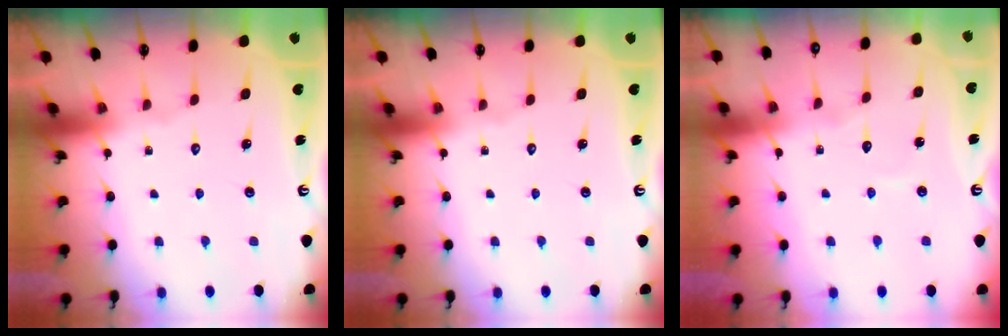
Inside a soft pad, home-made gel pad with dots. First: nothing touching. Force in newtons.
{"total": 0.0}
{"total": 4.0, "press": 4.0, "slide": 0.3}